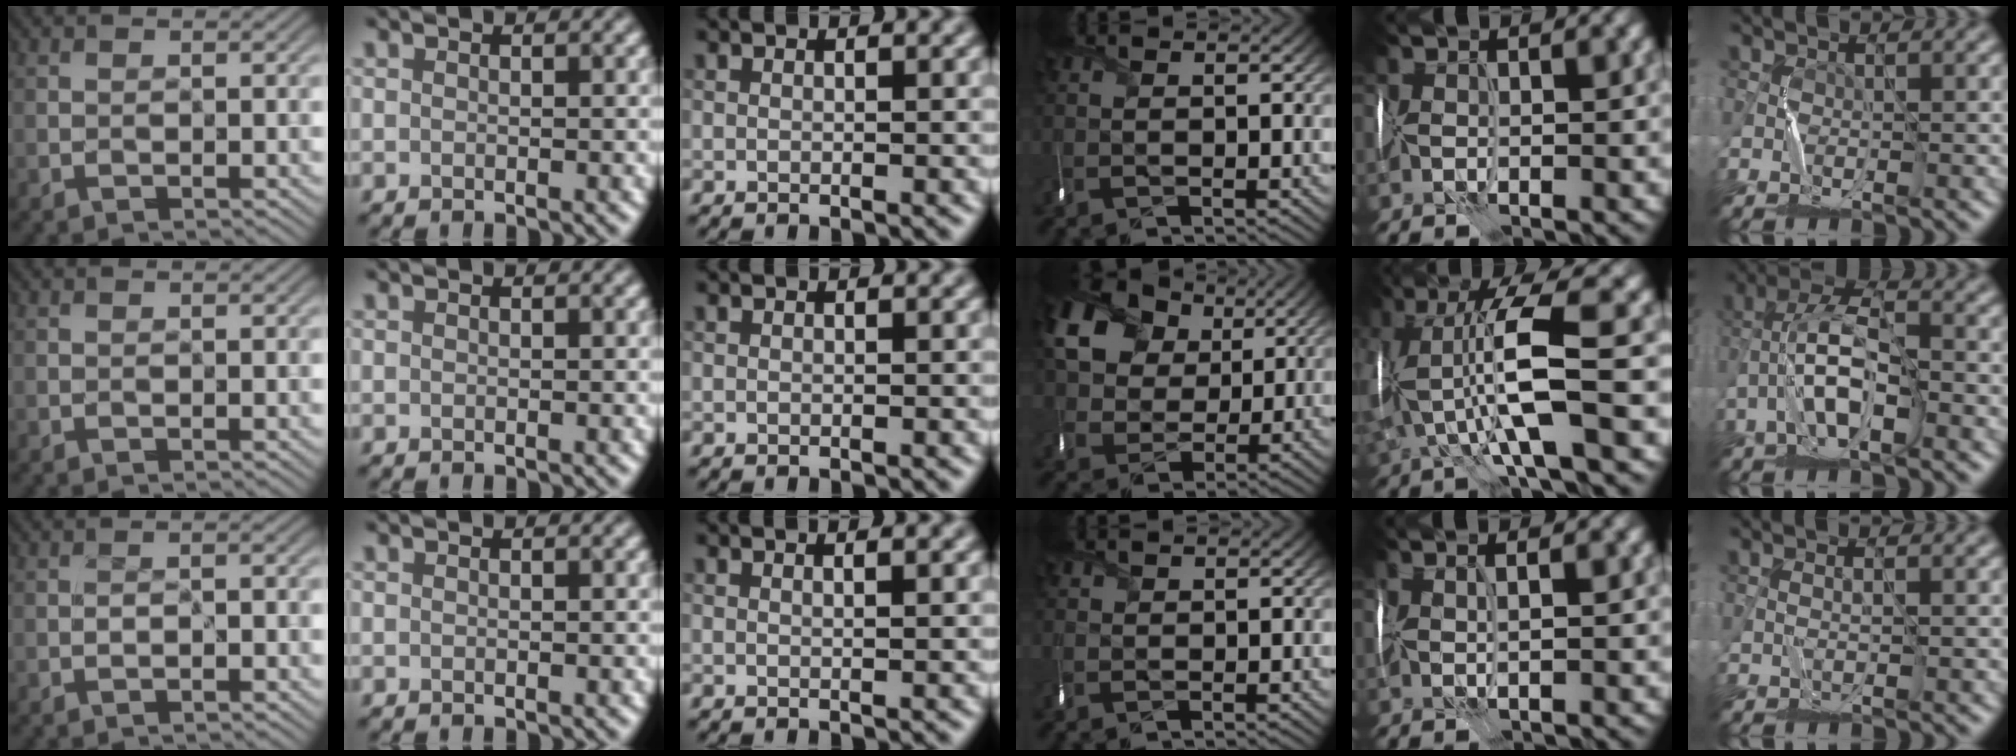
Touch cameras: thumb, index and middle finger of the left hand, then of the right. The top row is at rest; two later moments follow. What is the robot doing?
{"motion": "wrap", "object": "ribbon"}